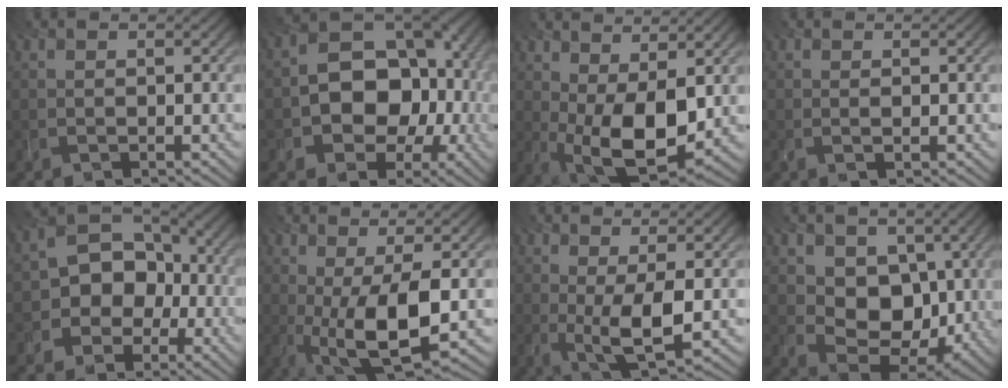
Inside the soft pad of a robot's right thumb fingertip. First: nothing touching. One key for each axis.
{"total": 12.1, "fx": -1.6, "fy": 9.1, "fz": 7.8, "tx": -0.104, "ty": -0.007, "tz": -0.035}
{"total": 11.2, "fx": 0.2, "fy": 5.5, "fz": 9.8, "tx": -0.196, "ty": -0.014, "tz": 0.011}
{"total": 0.8, "fx": 0.2, "fy": 0.0, "fz": 0.7, "tx": -0.014, "ty": 0.002, "tz": 0.000}
{"total": 9.3, "fx": -2.9, "fy": 7.7, "fz": 4.4, "tx": -0.052, "ty": -0.003, "tz": -0.083}
{"total": 11.1, "fx": -1.1, "fy": 3.5, "fz": 10.5, "tx": -0.201, "ty": -0.006, "tz": -0.010}
{"total": 6.3, "fx": -0.2, "fy": 1.7, "fz": 6.1, "tx": -0.115, "ty": -0.003, "tz": -0.001}
{"total": 9.0, "fx": 2.5, "fy": 6.8, "fz": 5.3, "tx": -0.113, "ty": -0.024, "tz": 0.033}